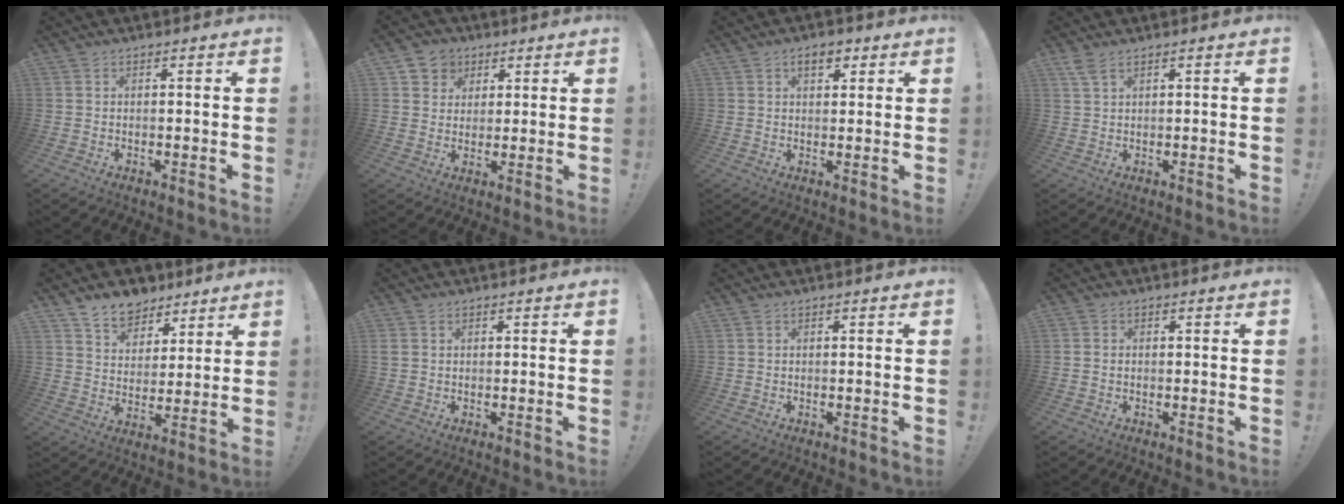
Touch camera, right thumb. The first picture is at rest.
{"total": 6.0, "force": [2.5, 5.4, 1.2], "torque": [-0.016, -0.016, 0.049]}
{"total": 4.4, "force": [2.1, 2.5, 3.1], "torque": [-0.045, 0.001, 0.034]}
{"total": 2.9, "force": [1.9, 1.0, 2.0], "torque": [-0.038, -0.005, 0.034]}
{"total": 9.5, "force": [7.5, 5.6, 1.6], "torque": [-0.030, -0.056, 0.146]}
{"total": 1.5, "force": [0.7, 1.1, 0.6], "torque": [-0.012, 0.005, 0.014]}
{"total": 0.0}
{"total": 0.8, "force": [0.1, 0.7, 0.2], "torque": [-0.005, 0.004, 0.002]}